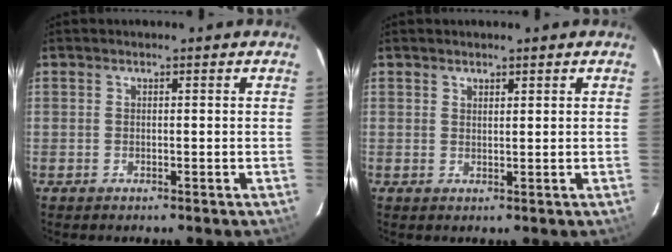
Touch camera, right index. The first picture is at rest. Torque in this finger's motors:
{"motor_torque": [-0.08, 0.07, -0.04, -0.01]}